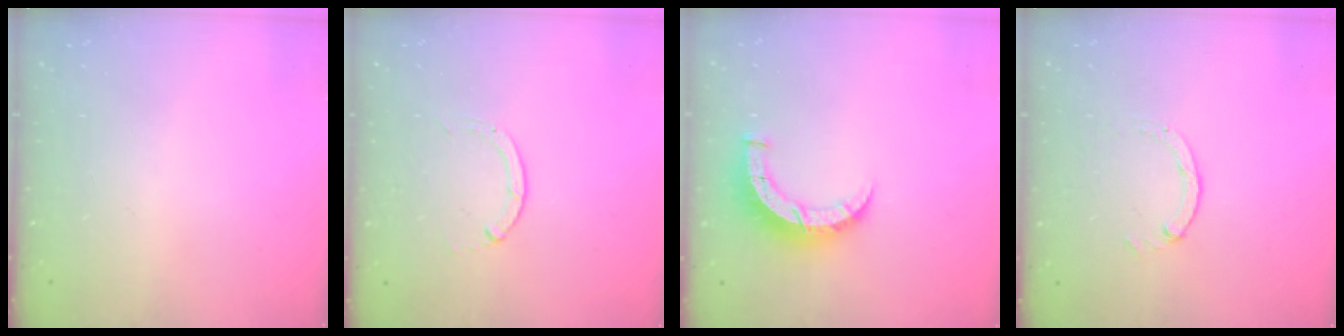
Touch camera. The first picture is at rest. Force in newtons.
{"total": 0.0}
{"total": 7.6, "press": 7.6, "slide": 0.5}
{"total": 0.7, "press": 0.7, "slide": 0.2}